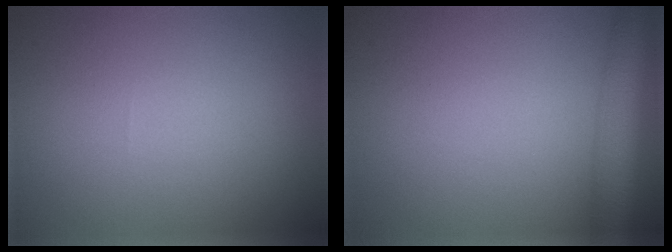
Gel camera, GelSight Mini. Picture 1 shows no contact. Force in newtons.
{"total": 5.1, "press": 5.1, "slide": 0.2}